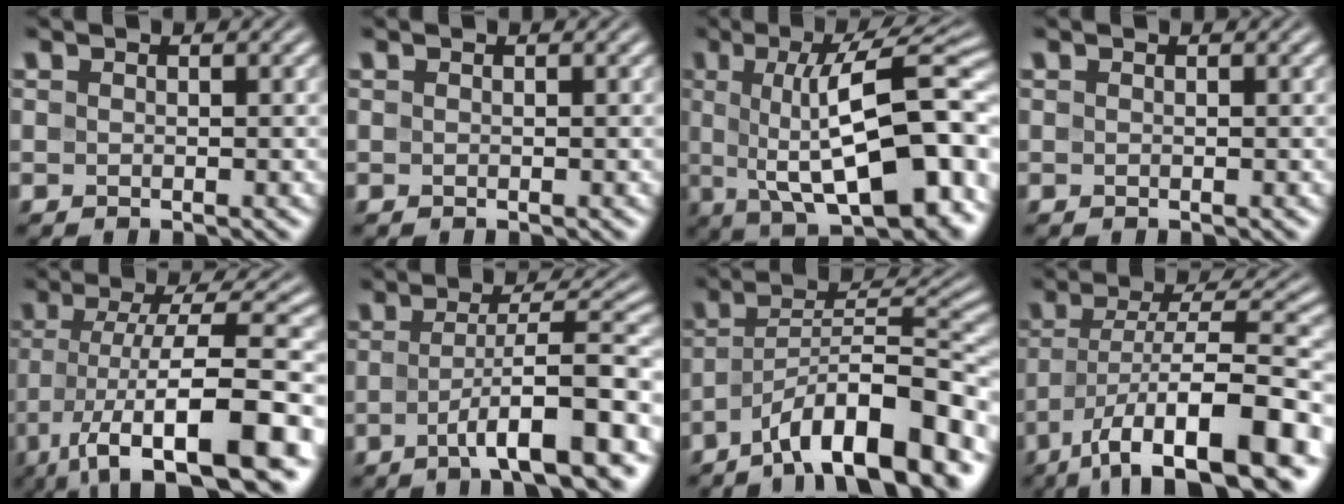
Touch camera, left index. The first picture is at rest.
{"total": 0.0}
{"total": 13.6, "force": [-0.1, 4.8, 12.7], "torque": [-0.167, 0.008, -0.007]}
{"total": 0.0}
{"total": 12.5, "force": [-5.6, 3.7, 10.6], "torque": [-0.167, 0.000, -0.090]}
{"total": 9.4, "force": [-3.6, 2.0, 8.5], "torque": [-0.116, 0.010, -0.057]}
{"total": 12.0, "force": [-7.3, 3.4, 8.9], "torque": [-0.120, 0.020, -0.130]}
{"total": 12.8, "force": [-6.8, 3.8, 10.1], "torque": [-0.161, 0.006, -0.113]}